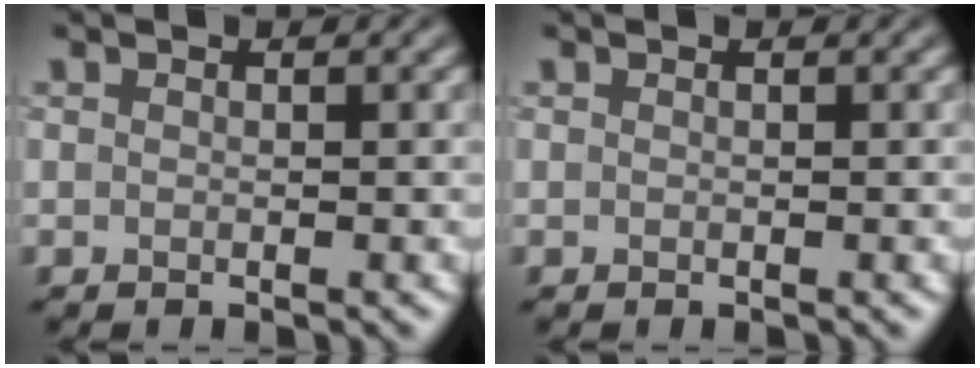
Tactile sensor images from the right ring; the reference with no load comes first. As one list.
[{"total": 0.0}]